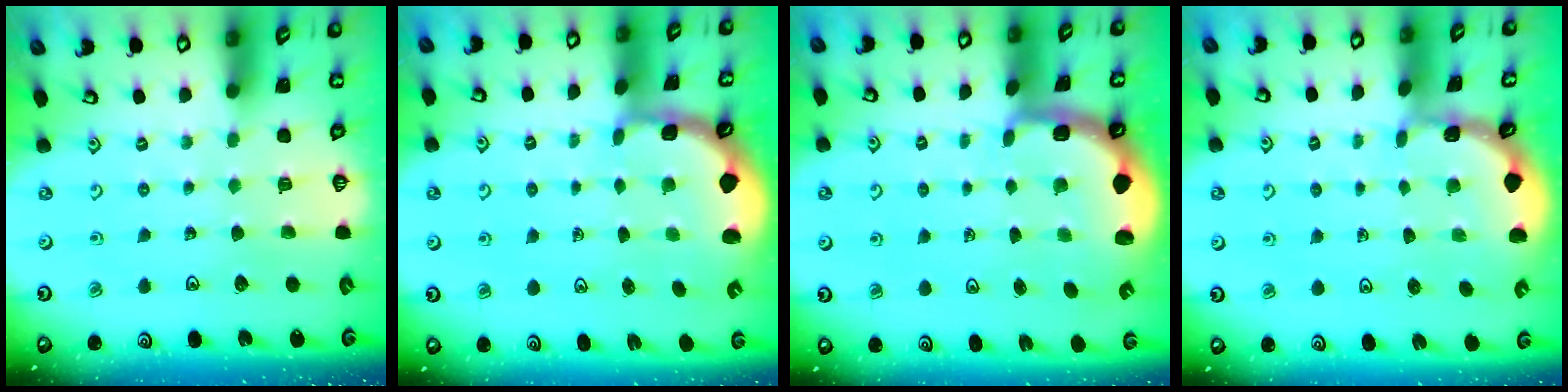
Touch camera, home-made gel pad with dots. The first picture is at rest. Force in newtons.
{"total": 1.8, "press": 1.8, "slide": 0.5}
{"total": 2.1, "press": 1.9, "slide": 0.8}
{"total": 1.0, "press": 1.0, "slide": 0.1}